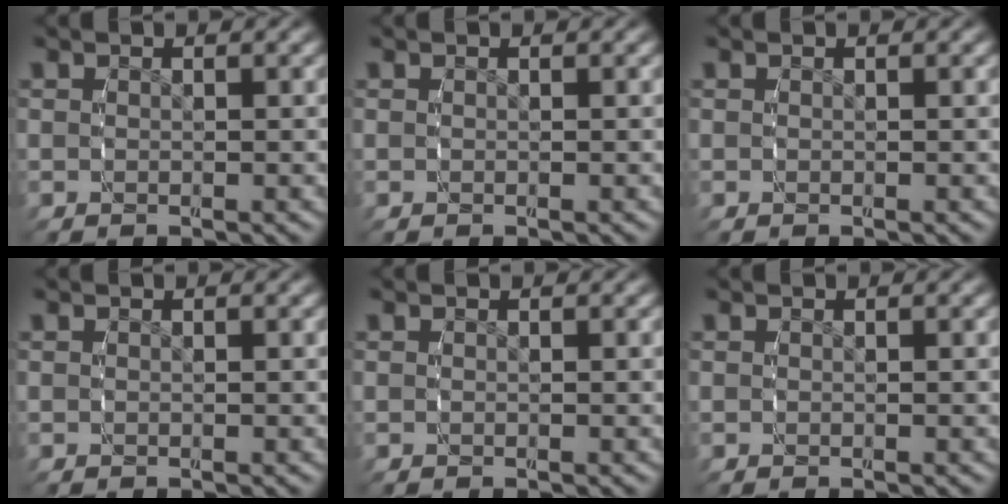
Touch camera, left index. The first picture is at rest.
{"total": 0.0}
{"total": 0.0}
{"total": 0.0}
{"total": 0.0}
{"total": 0.0}